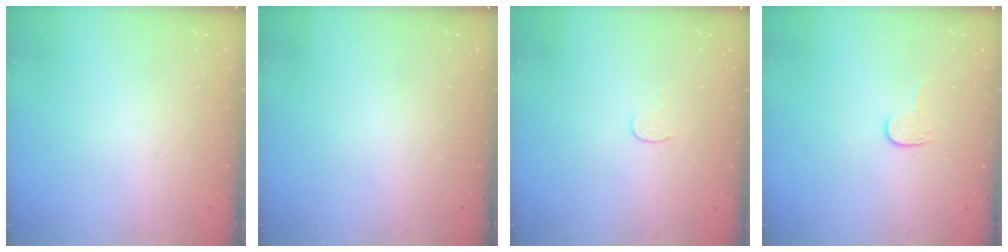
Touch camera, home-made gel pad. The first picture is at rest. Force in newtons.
{"total": 0.0}
{"total": 3.5, "press": 3.5, "slide": 0.3}
{"total": 3.9, "press": 3.8, "slide": 0.5}